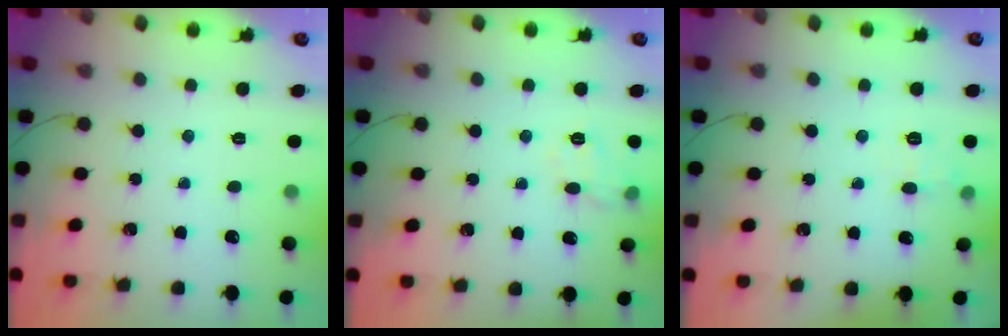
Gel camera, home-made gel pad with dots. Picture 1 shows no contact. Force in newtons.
{"total": 9.0, "press": 9.0, "slide": 0.6}
{"total": 6.2, "press": 6.0, "slide": 1.8}